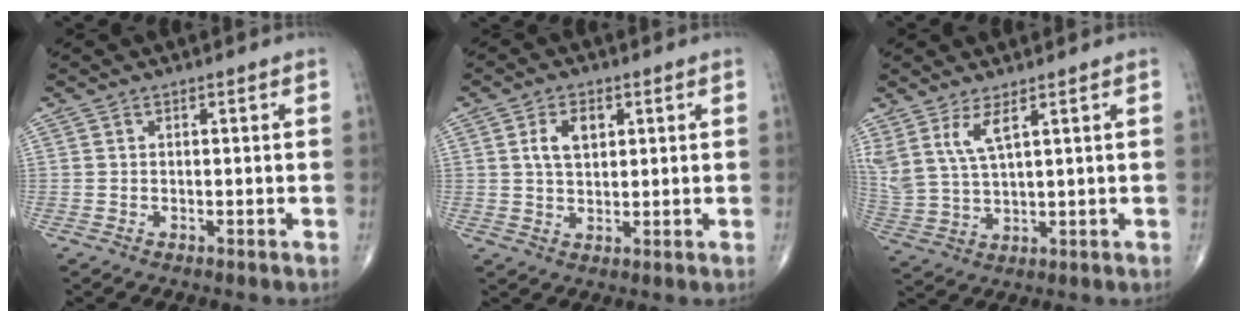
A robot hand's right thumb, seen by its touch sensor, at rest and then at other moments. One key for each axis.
{"total": 5.4, "fx": 1.7, "fy": 3.2, "fz": 4.0, "tx": -0.064, "ty": -0.003, "tz": 0.030}
{"total": 7.4, "fx": 4.2, "fy": 2.2, "fz": 5.7, "tx": -0.135, "ty": -0.021, "tz": 0.096}